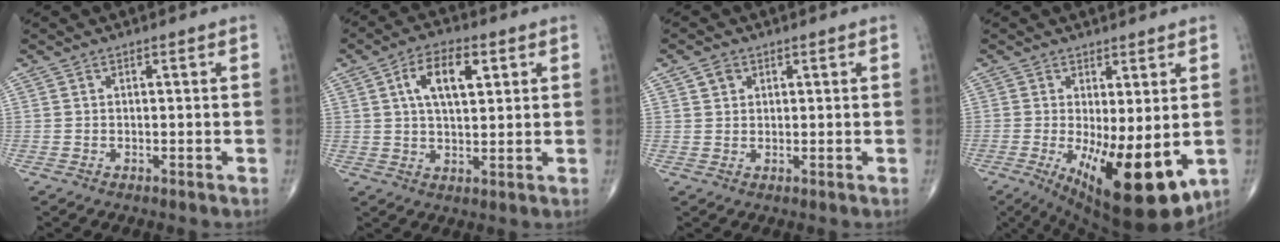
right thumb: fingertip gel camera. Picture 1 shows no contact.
{"total": 9.4, "force": [3.2, 4.4, 7.6], "torque": [-0.123, -0.002, 0.053]}
{"total": 2.3, "force": [1.1, 1.8, 0.9], "torque": [-0.006, -0.004, 0.017]}
{"total": 15.8, "force": [-3.4, 5.6, 14.4], "torque": [-0.206, -0.034, -0.031]}